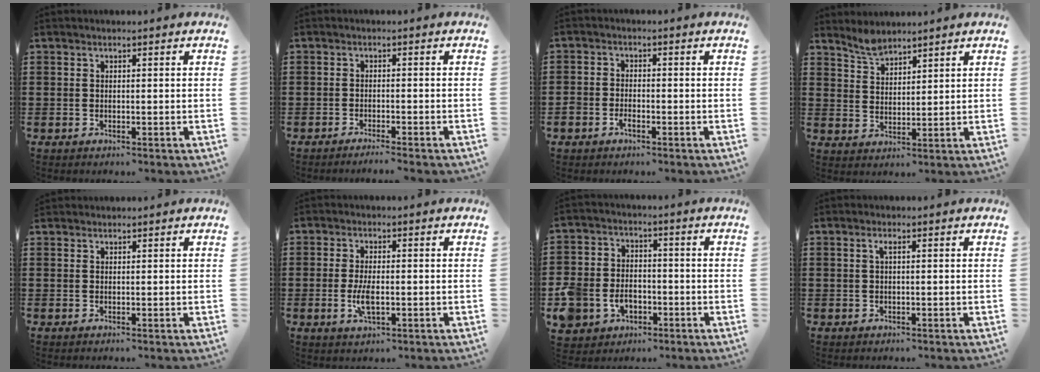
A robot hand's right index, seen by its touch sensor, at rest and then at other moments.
{"total": 1.6, "force": [-1.5, -0.3, 0.5], "torque": [-0.009, 0.001, -0.029]}
{"total": 2.0, "force": [-1.3, 1.1, 1.0], "torque": [-0.028, -0.003, -0.027]}
{"total": 3.5, "force": [3.3, 0.7, 0.8], "torque": [-0.025, -0.006, 0.064]}
{"total": 0.7, "force": [0.7, 0.2, -0.1], "torque": [0.002, 0.002, 0.013]}
{"total": 4.2, "force": [-0.7, 1.5, 3.9], "torque": [-0.082, -0.005, -0.015]}
{"total": 7.0, "force": [-2.6, 5.7, 3.0], "torque": [-0.103, 0.010, -0.052]}
{"total": 1.0, "force": [0.2, 0.1, 1.0], "torque": [-0.018, 0.001, 0.003]}